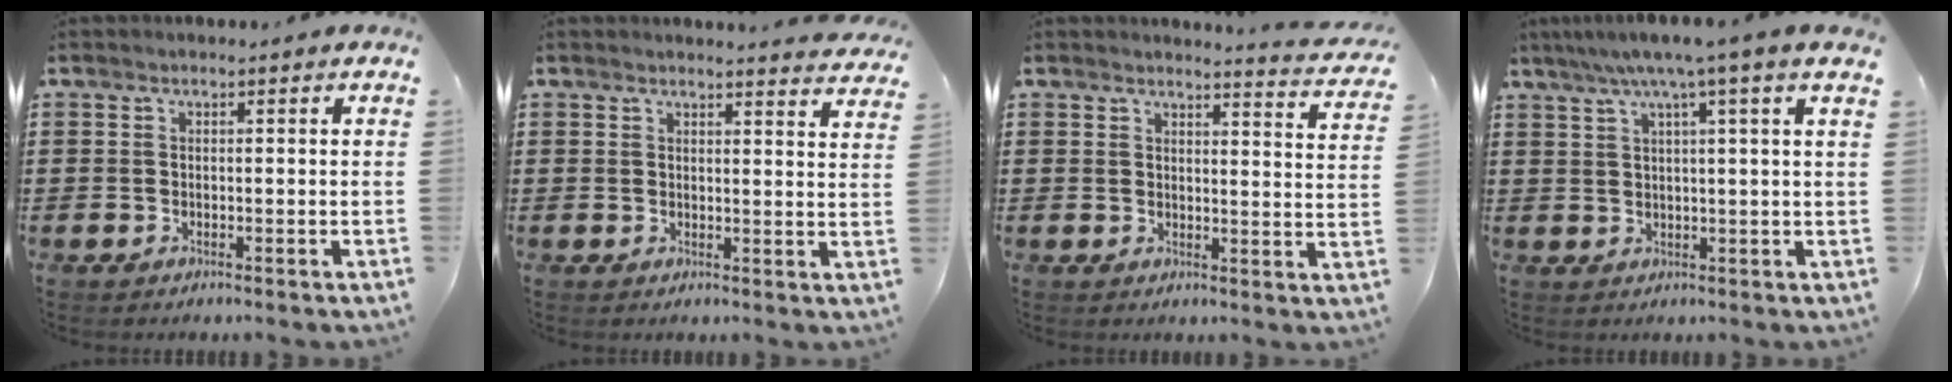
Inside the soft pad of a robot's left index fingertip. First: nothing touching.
{"total": 2.7, "force": [2.6, -0.3, 0.3], "torque": [-0.007, -0.014, 0.048]}
{"total": 2.9, "force": [2.9, -0.3, 0.6], "torque": [-0.017, -0.020, 0.048]}
{"total": 5.3, "force": [3.4, -0.8, 4.0], "torque": [-0.088, -0.005, 0.055]}